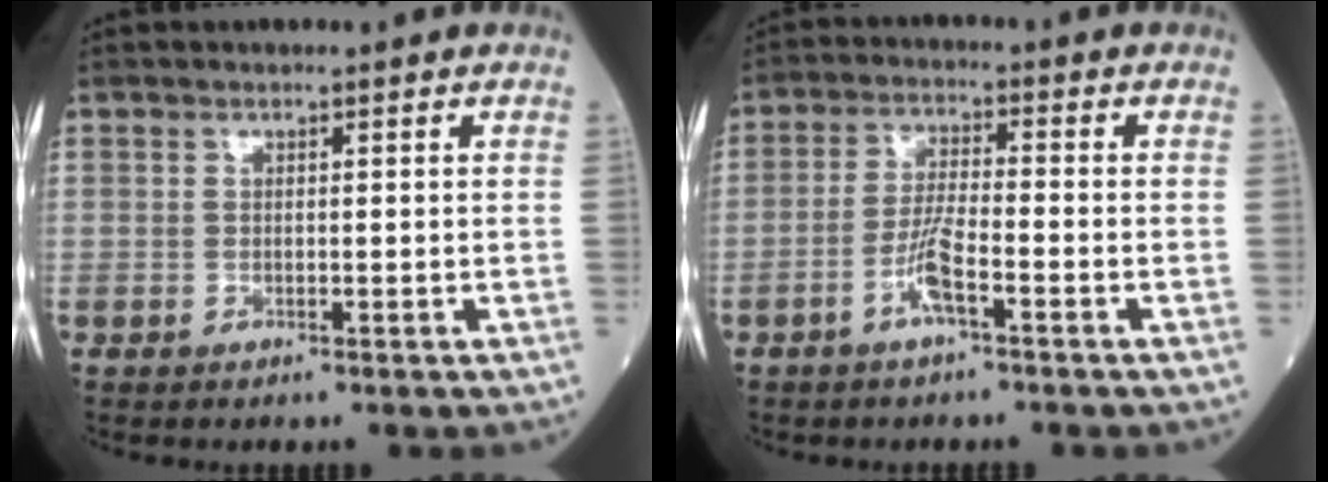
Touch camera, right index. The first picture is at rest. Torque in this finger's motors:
{"motor_torque": [0.66, -0.24, 0.40, 0.07]}